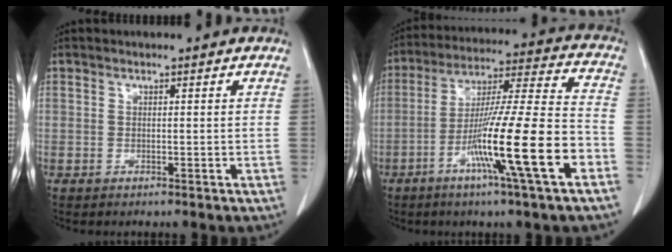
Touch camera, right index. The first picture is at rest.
{"total": 18.1, "force": [-7.3, -0.6, 16.6], "torque": [-0.294, -0.015, -0.128]}